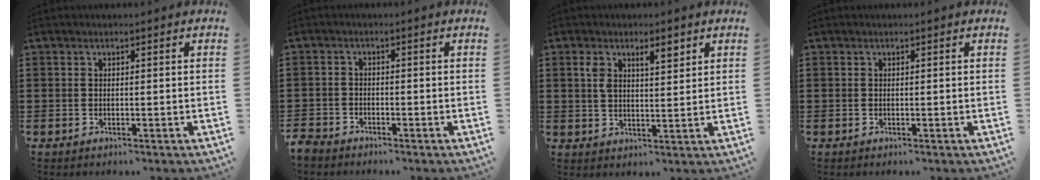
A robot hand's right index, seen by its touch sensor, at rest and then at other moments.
{"total": 2.2, "force": [-2.1, 0.7, 0.0], "torque": [-0.013, -0.001, -0.049]}
{"total": 4.3, "force": [2.2, 1.6, 3.4], "torque": [-0.064, 0.004, 0.036]}
{"total": 0.0}